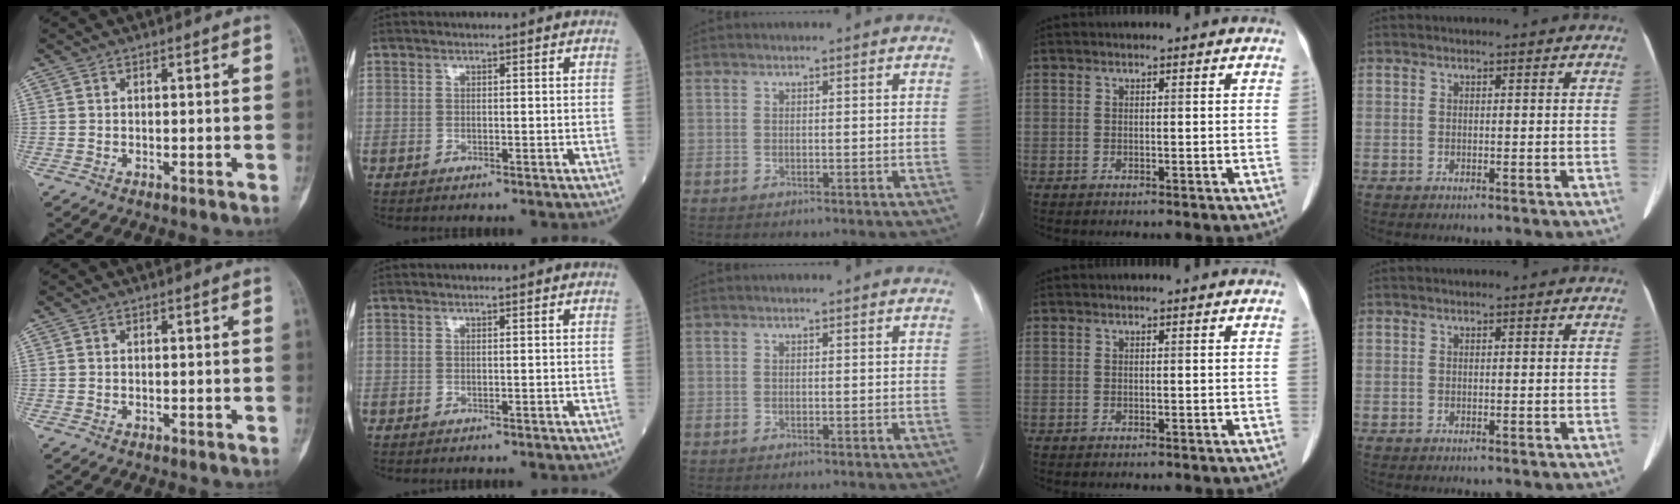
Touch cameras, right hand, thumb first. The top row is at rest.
{}